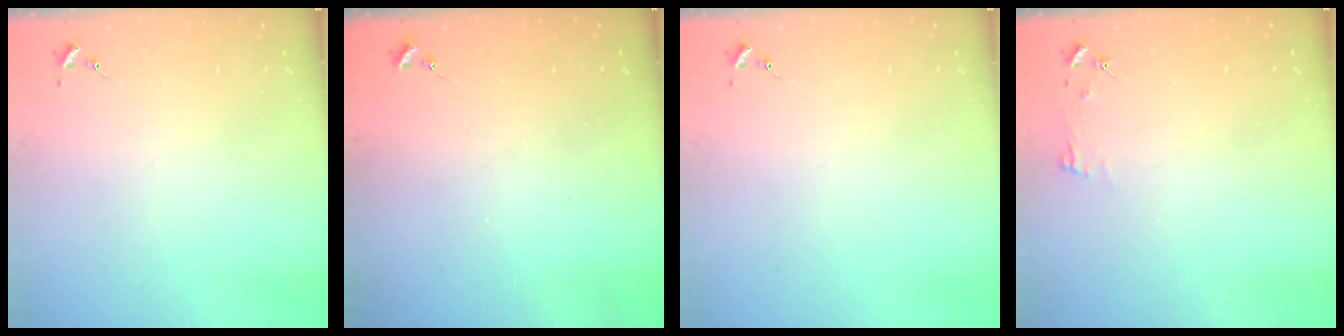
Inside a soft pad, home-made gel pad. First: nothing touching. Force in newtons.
{"total": 0.0}
{"total": 0.0}
{"total": 4.2, "press": 4.2, "slide": 0.4}